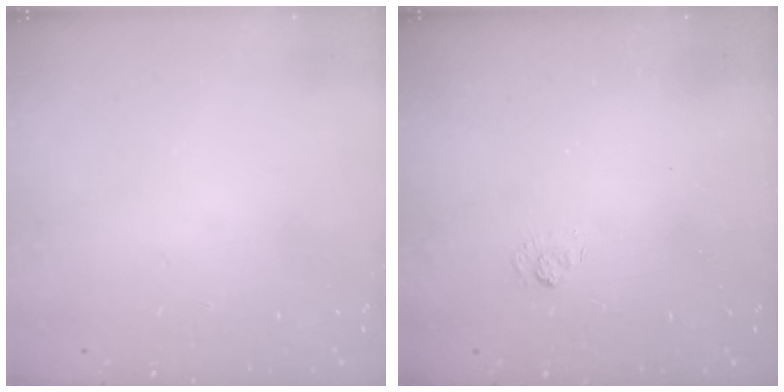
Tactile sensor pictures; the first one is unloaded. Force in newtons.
{"total": 2.7, "press": 2.3, "slide": 1.5}